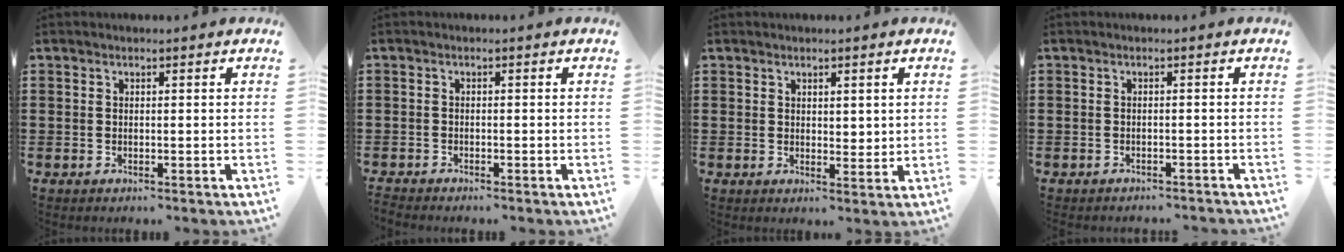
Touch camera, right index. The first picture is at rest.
{"total": 1.1, "force": [-1.1, 0.1, -0.1], "torque": [0.000, 0.003, -0.024]}
{"total": 1.8, "force": [1.4, 1.0, 0.6], "torque": [-0.007, 0.003, 0.025]}
{"total": 1.0, "force": [-1.0, 0.1, 0.1], "torque": [-0.006, 0.001, -0.020]}